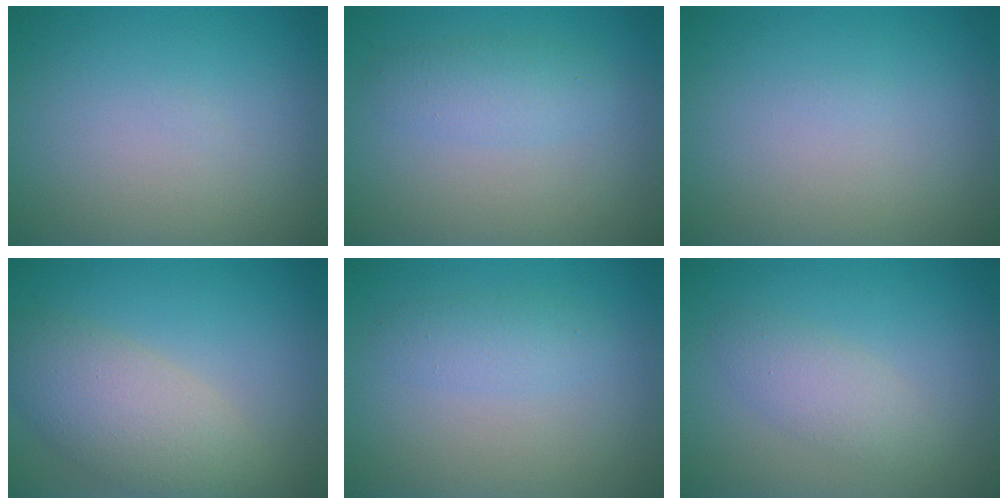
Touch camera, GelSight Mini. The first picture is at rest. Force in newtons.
{"total": 2.3, "press": 2.3, "slide": 0.0}
{"total": 0.0}
{"total": 5.5, "press": 5.5, "slide": 0.6}
{"total": 1.6, "press": 1.6, "slide": 0.0}
{"total": 2.3, "press": 2.3, "slide": 0.0}